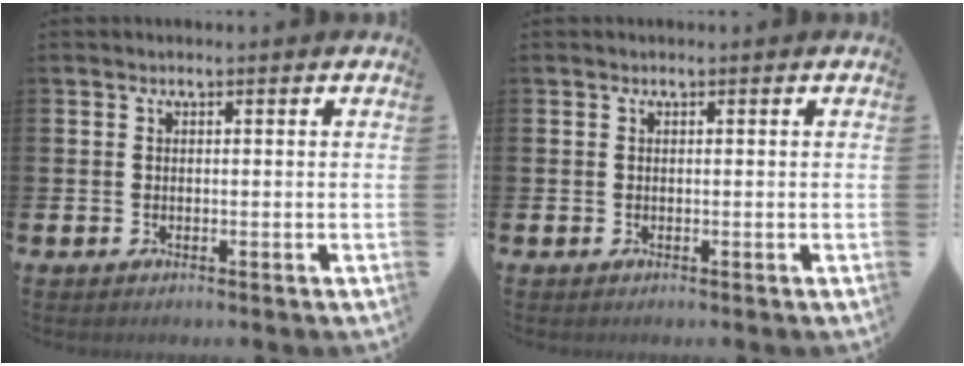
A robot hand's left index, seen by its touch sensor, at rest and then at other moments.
{"total": 0.0}